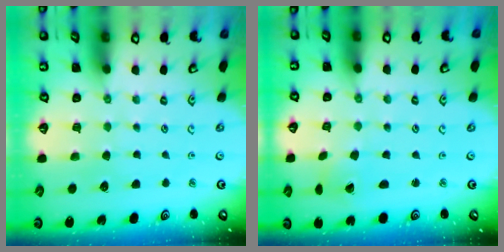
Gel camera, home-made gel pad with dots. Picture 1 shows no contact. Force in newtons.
{"total": 1.6, "press": 1.6, "slide": 0.1}